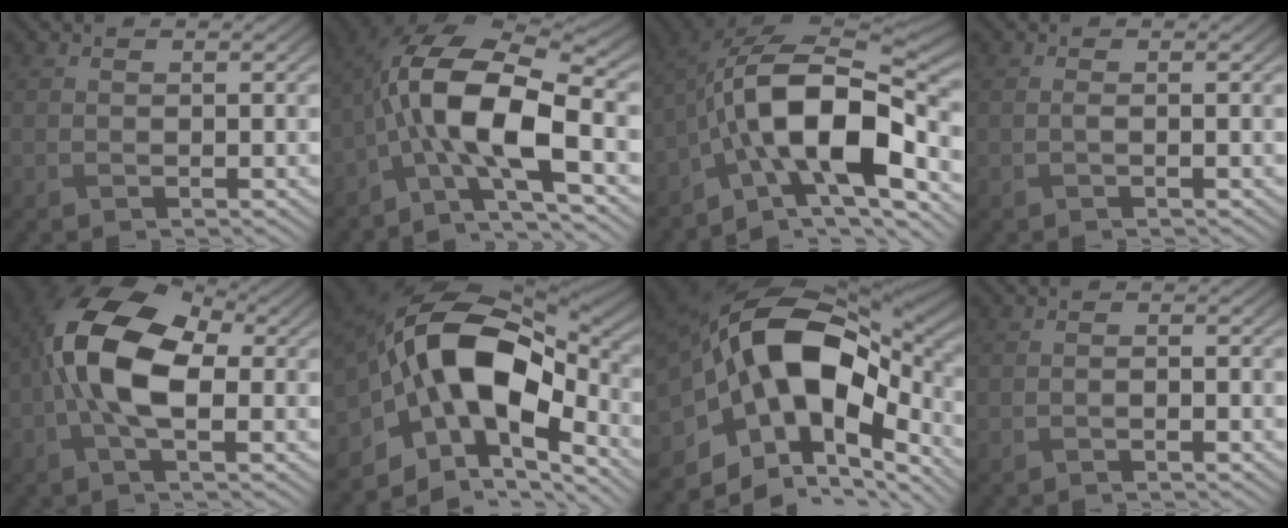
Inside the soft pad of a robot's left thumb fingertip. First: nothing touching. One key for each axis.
{"total": 13.2, "fx": -3.3, "fy": 4.9, "fz": 11.8, "tx": -0.231, "ty": -0.002, "tz": -0.074}
{"total": 14.7, "fx": -5.4, "fy": 6.5, "fz": 12.1, "tx": -0.198, "ty": -0.003, "tz": -0.109}
{"total": 0.6, "fx": 0.0, "fy": 0.0, "fz": 0.6, "tx": -0.015, "ty": 0.003, "tz": -0.002}
{"total": 12.1, "fx": -0.3, "fy": 6.2, "fz": 10.4, "tx": -0.211, "ty": 0.024, "tz": -0.020}
{"total": 16.5, "fx": -3.7, "fy": 8.9, "fz": 13.4, "tx": -0.233, "ty": 0.013, "tz": -0.080}
{"total": 19.0, "fx": -2.9, "fy": 10.7, "fz": 15.5, "tx": -0.307, "ty": -0.003, "tz": -0.048}
{"total": 0.6, "fx": -0.4, "fy": 0.1, "fz": 0.5, "tx": -0.009, "ty": 0.001, "tz": -0.006}